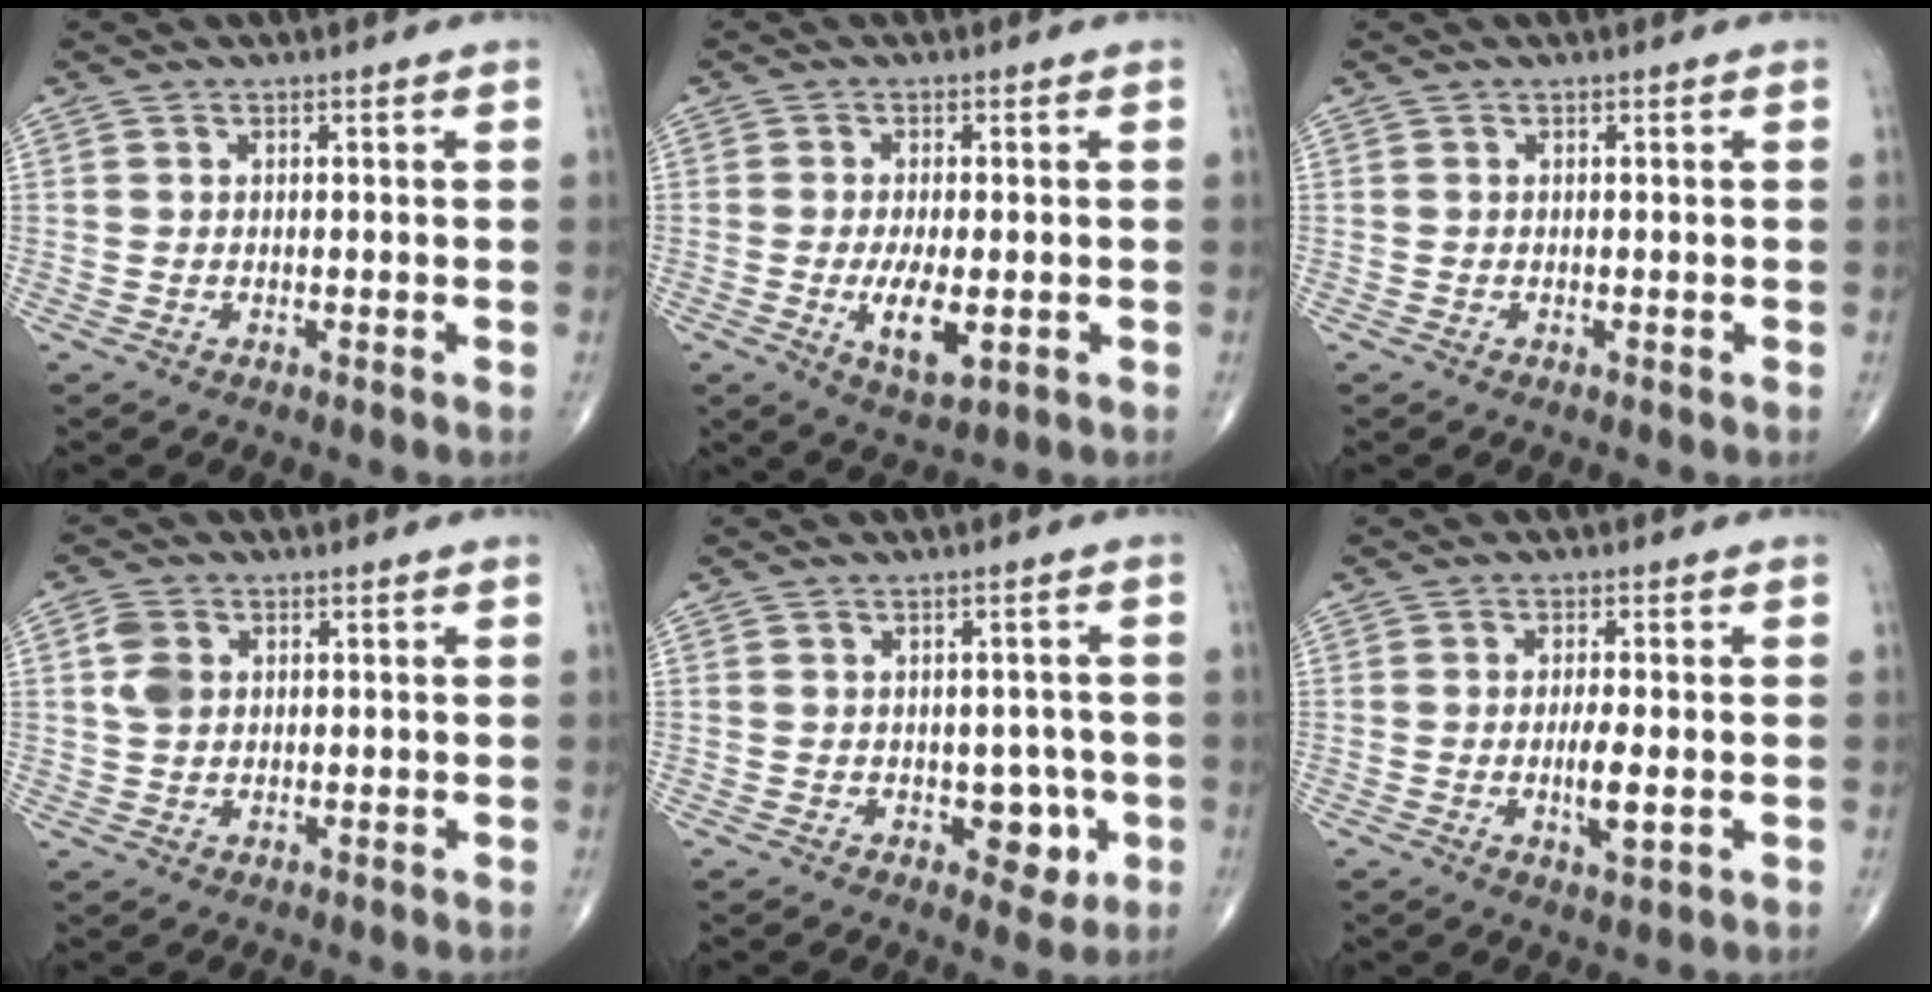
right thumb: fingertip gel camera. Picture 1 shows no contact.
{"total": 7.0, "force": [-1.6, 2.8, 6.3], "torque": [-0.112, -0.014, -0.021]}
{"total": 0.0}
{"total": 4.2, "force": [1.0, 3.1, 2.7], "torque": [-0.047, 0.002, 0.017]}
{"total": 5.5, "force": [-1.4, 3.6, 4.0], "torque": [-0.013, 0.003, -0.014]}
{"total": 4.8, "force": [-0.8, 1.2, 4.6], "torque": [-0.085, -0.010, -0.013]}